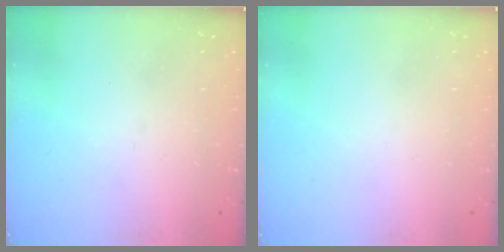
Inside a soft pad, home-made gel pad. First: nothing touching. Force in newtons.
{"total": 1.6, "press": 1.6, "slide": 0.1}